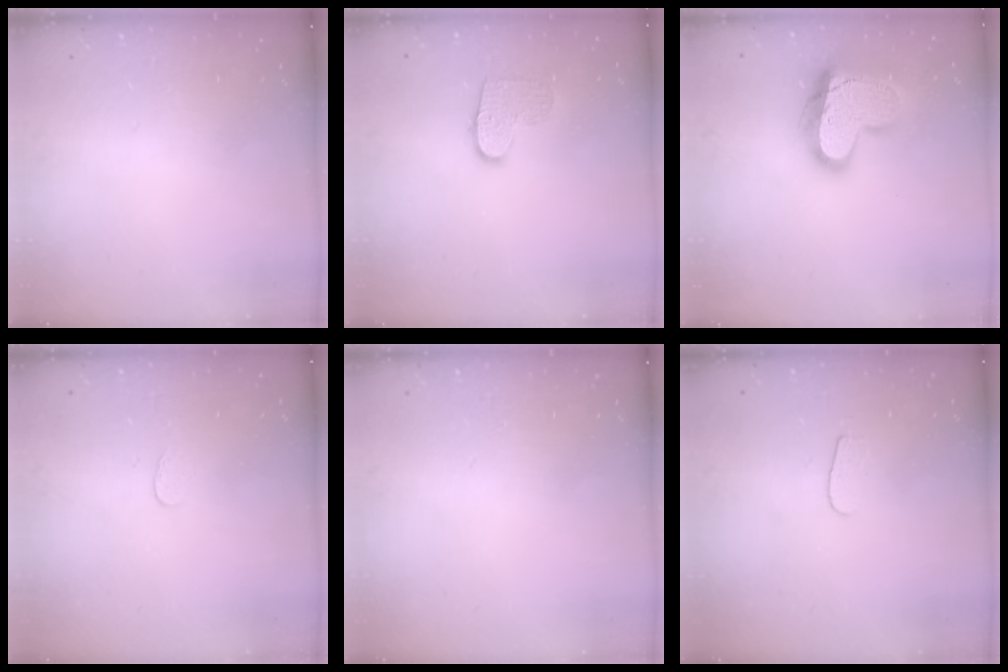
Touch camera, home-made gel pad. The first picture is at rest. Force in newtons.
{"total": 8.7, "press": 8.7, "slide": 0.4}
{"total": 19.1, "press": 19.0, "slide": 1.8}
{"total": 2.6, "press": 2.6, "slide": 0.2}
{"total": 0.0}
{"total": 4.2, "press": 4.2, "slide": 0.4}